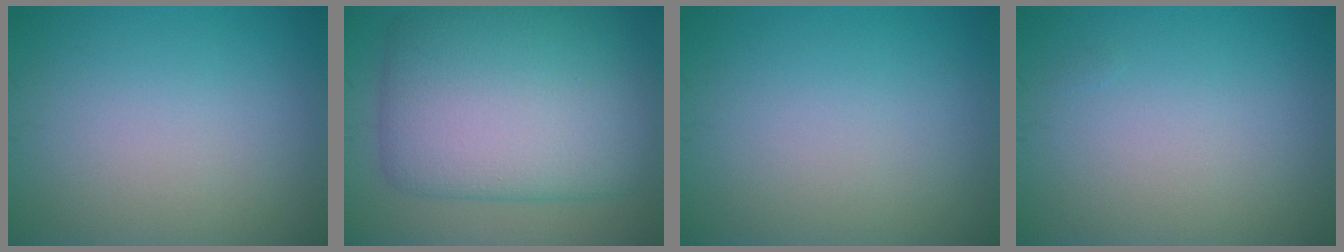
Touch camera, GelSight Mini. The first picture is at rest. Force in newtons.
{"total": 12.3, "press": 12.3, "slide": 0.2}
{"total": 0.0}
{"total": 0.0}